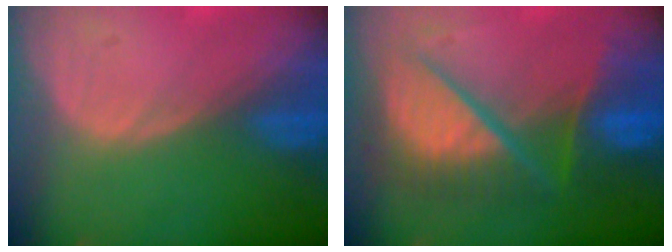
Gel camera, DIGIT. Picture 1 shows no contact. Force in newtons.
{"total": 11.0, "press": 11.0, "slide": 1.3}